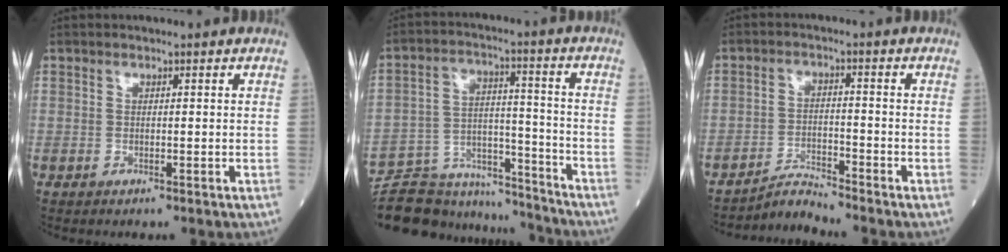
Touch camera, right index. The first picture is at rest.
{"total": 15.3, "force": [-14.4, 4.7, 1.7], "torque": [-0.033, 0.051, -0.222]}
{"total": 3.7, "force": [-3.5, -0.9, -0.7], "torque": [0.014, -0.011, -0.062]}